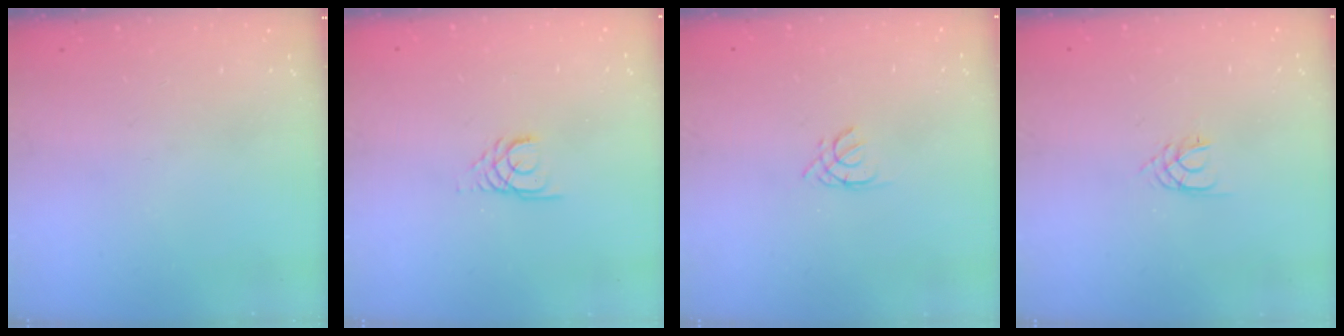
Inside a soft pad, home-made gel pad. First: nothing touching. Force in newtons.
{"total": 3.0, "press": 2.9, "slide": 0.3}
{"total": 1.7, "press": 1.7, "slide": 0.3}
{"total": 2.4, "press": 2.4, "slide": 0.3}